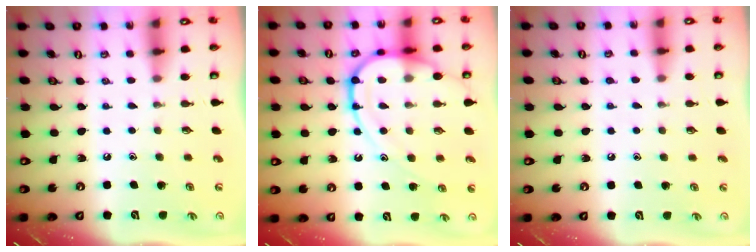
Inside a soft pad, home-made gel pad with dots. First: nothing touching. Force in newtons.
{"total": 13.5, "press": 13.4, "slide": 1.2}
{"total": 3.6, "press": 3.6, "slide": 0.4}